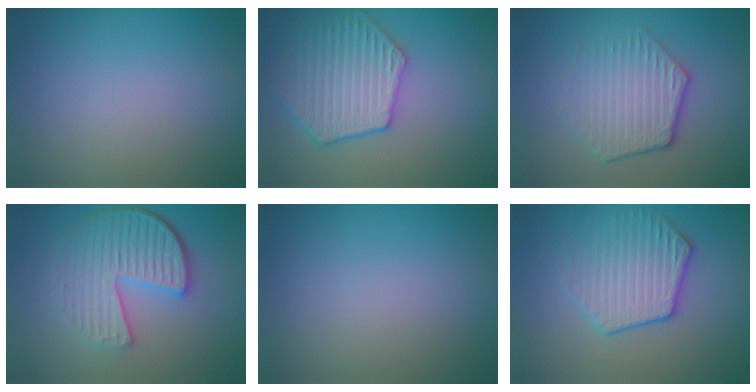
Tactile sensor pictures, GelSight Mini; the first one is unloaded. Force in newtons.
{"total": 5.4, "press": 4.9, "slide": 2.3}
{"total": 4.5, "press": 3.3, "slide": 3.0}
{"total": 5.5, "press": 4.1, "slide": 3.6}
{"total": 0.0}
{"total": 3.5, "press": 3.1, "slide": 1.6}